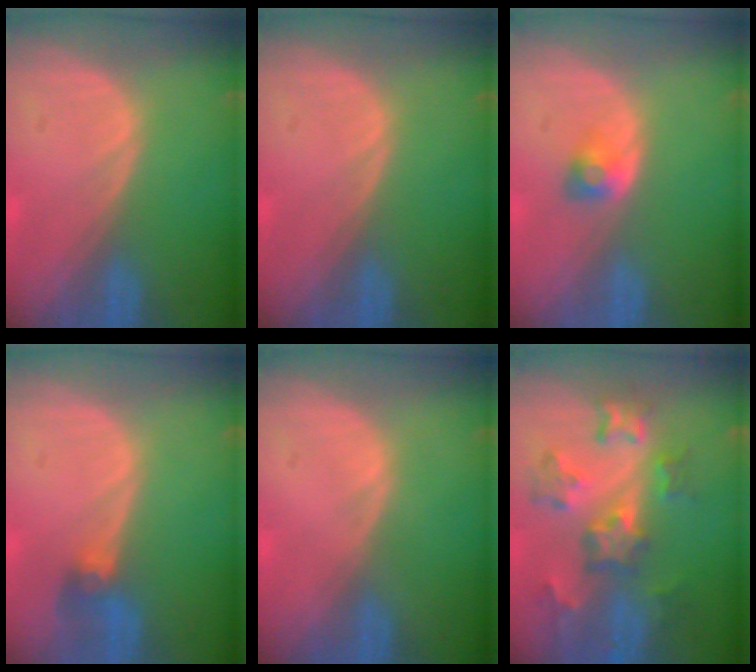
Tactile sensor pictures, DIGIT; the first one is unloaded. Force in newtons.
{"total": 0.0}
{"total": 2.6, "press": 2.3, "slide": 1.1}
{"total": 2.9, "press": 2.6, "slide": 1.2}
{"total": 0.0}
{"total": 8.6, "press": 7.8, "slide": 3.8}